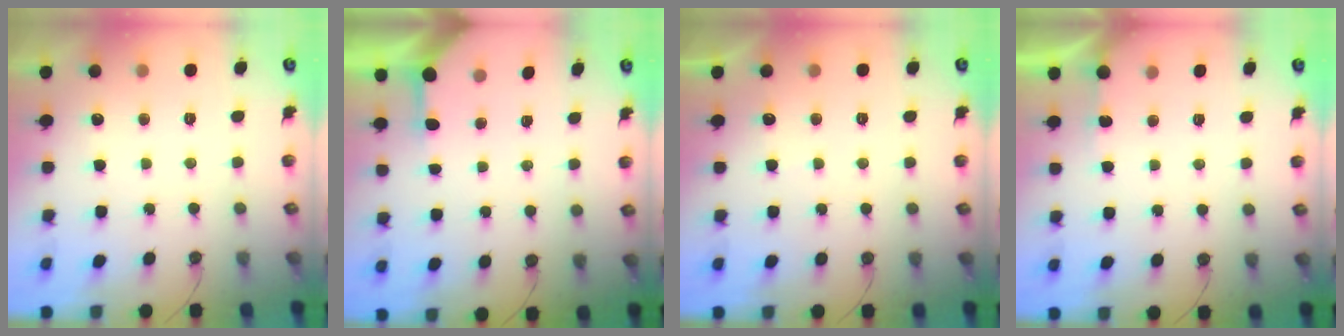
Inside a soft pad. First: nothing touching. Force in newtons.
{"total": 2.7, "press": 2.6, "slide": 0.3}
{"total": 2.0, "press": 2.0, "slide": 0.4}
{"total": 2.9, "press": 2.9, "slide": 0.4}